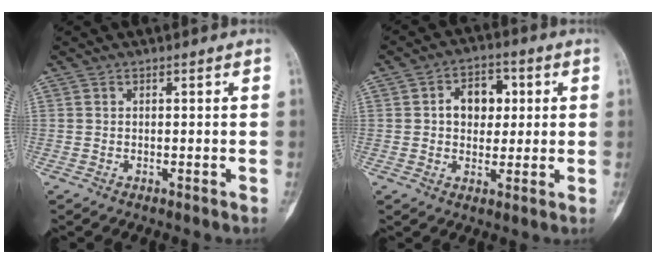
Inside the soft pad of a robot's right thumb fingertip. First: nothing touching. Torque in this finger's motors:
{"motor_torque": [0.93, 0.81, 0.53, 0.04, 0.04]}